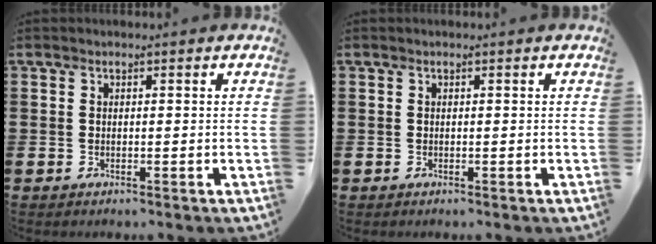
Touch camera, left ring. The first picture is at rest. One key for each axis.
{"total": 0.0}